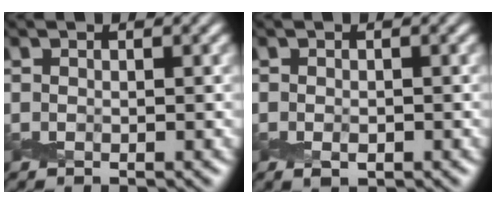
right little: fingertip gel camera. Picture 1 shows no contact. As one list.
[{"total": 1.2, "force": [-0.4, 0.7, 0.9], "torque": [-0.016, -0.004, -0.005]}]